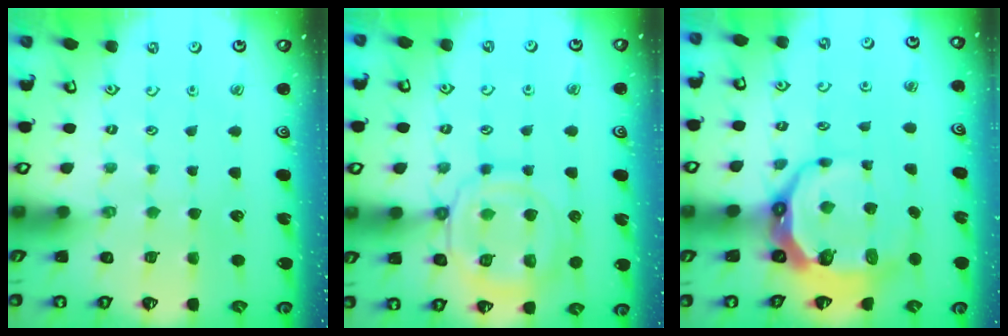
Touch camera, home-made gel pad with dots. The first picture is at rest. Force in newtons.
{"total": 14.9, "press": 14.8, "slide": 1.5}
{"total": 11.1, "press": 10.3, "slide": 4.2}